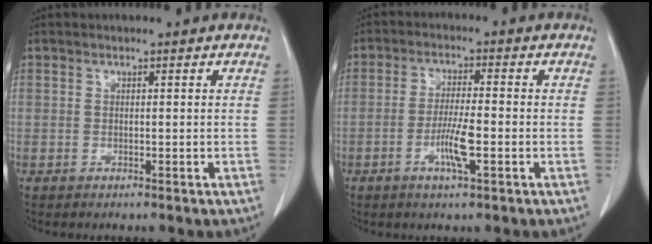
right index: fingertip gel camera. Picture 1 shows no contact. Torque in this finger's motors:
{"motor_torque": [-0.14, 0.00, -0.04, 0.01]}